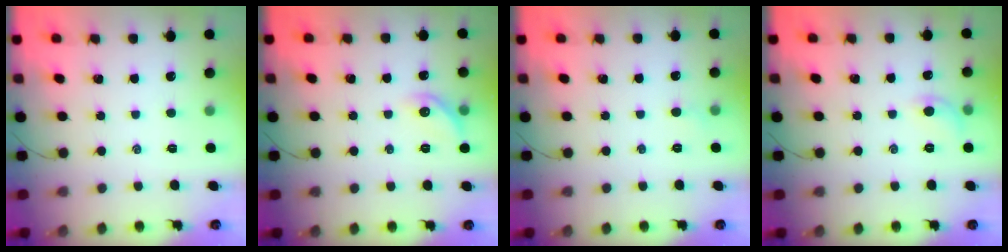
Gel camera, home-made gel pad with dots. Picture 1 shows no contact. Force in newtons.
{"total": 7.8, "press": 7.8, "slide": 0.5}
{"total": 2.7, "press": 2.6, "slide": 0.9}
{"total": 6.3, "press": 6.2, "slide": 1.3}